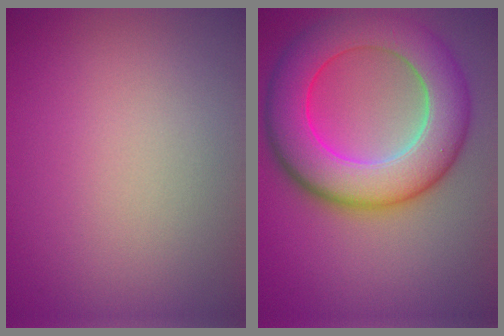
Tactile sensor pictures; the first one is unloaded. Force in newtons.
{"total": 10.4, "press": 10.4, "slide": 0.3}